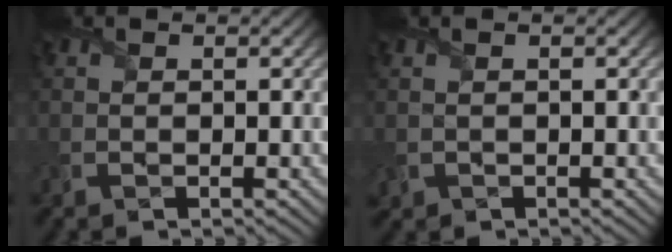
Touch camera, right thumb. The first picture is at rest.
{"total": 0.6, "force": [0.0, 0.6, 0.3], "torque": [-0.014, -0.003, 0.003]}